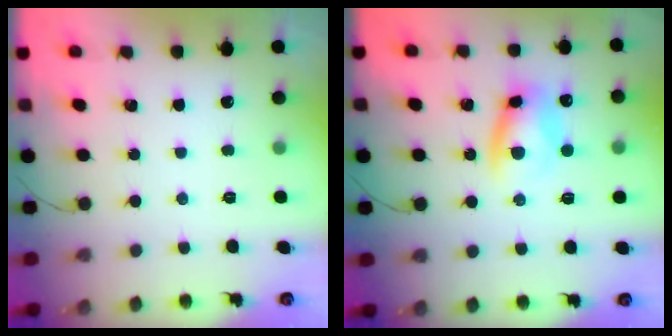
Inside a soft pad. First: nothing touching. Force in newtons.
{"total": 10.2, "press": 10.0, "slide": 1.9}